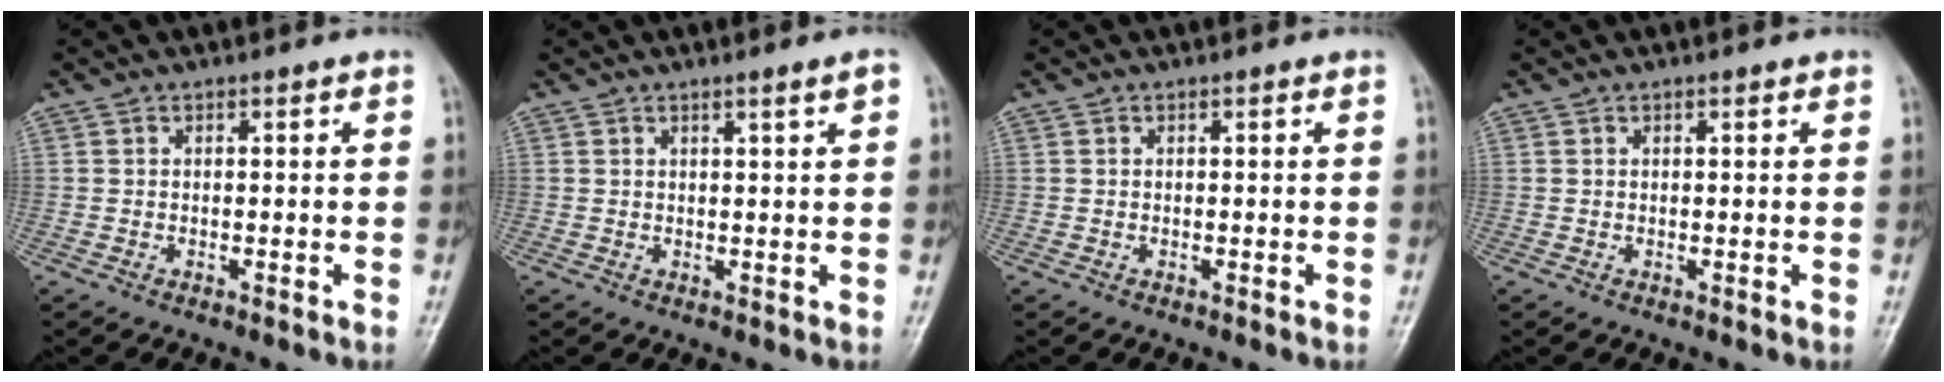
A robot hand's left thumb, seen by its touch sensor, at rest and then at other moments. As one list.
[{"total": 2.1, "force": [1.2, -0.1, 1.7], "torque": [-0.027, -0.007, 0.019]}, {"total": 0.0}, {"total": 0.7, "force": [0.4, 0.2, 0.4], "torque": [-0.007, -0.001, 0.004]}]